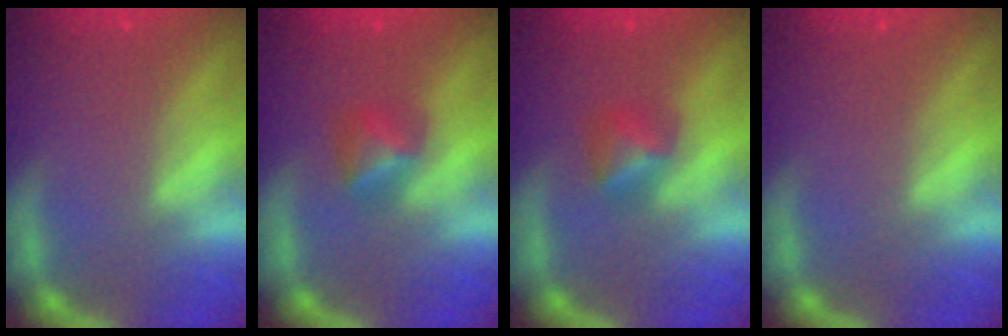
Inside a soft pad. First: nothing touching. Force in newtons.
{"total": 2.4}
{"total": 2.4}
{"total": 0.0}